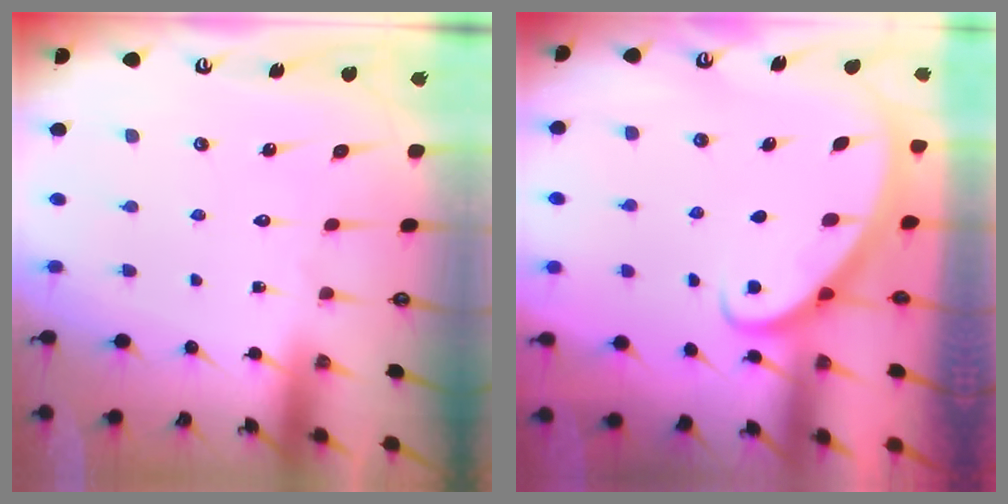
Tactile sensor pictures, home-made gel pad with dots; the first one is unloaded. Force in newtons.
{"total": 2.9, "press": 2.9, "slide": 0.2}